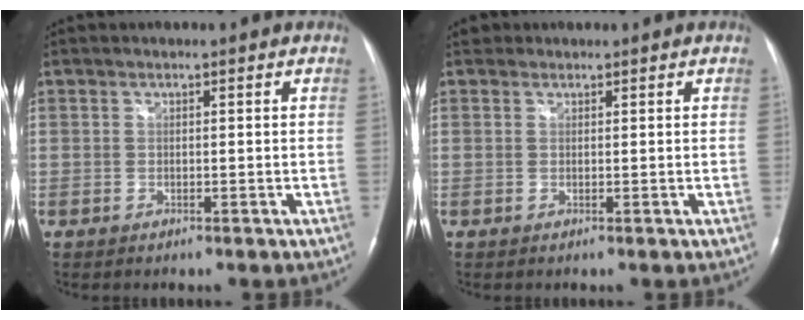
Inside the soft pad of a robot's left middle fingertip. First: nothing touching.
{"total": 1.0, "force": [0.7, 0.7, -0.1], "torque": [0.005, 0.009, 0.009]}